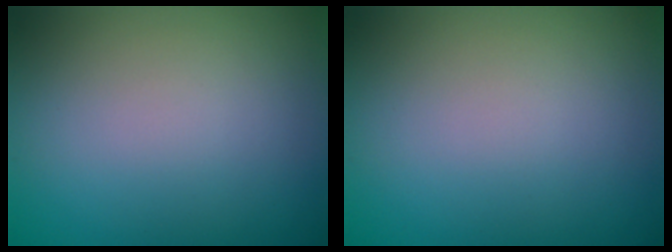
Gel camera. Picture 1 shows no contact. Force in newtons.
{"total": 0.0}